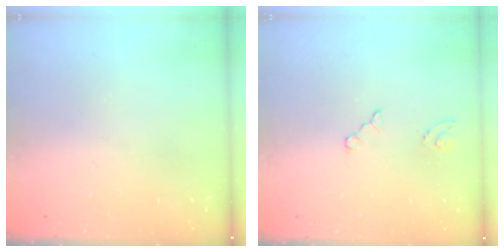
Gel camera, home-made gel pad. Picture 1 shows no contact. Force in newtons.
{"total": 2.8, "press": 2.8, "slide": 0.4}